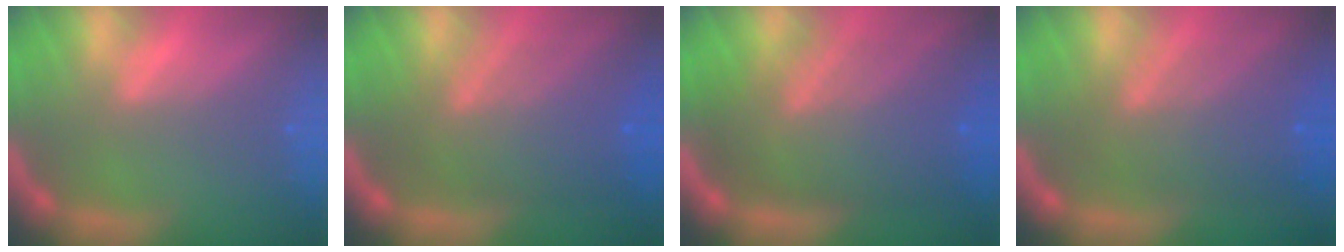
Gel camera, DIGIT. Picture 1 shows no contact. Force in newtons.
{"total": 8.0}
{"total": 10.0}
{"total": 7.0}